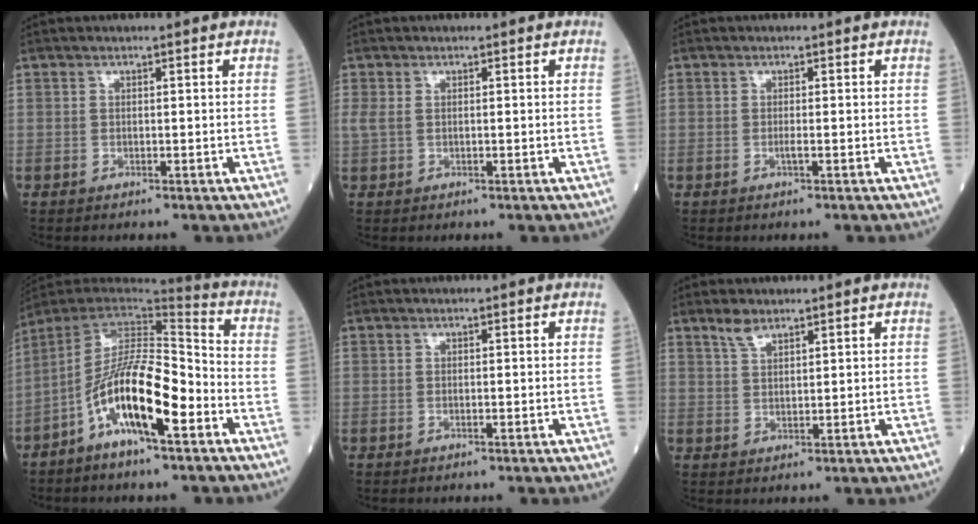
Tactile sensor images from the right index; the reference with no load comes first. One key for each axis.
{"total": 1.6, "fx": 0.3, "fy": 0.9, "fz": 1.3, "tx": -0.044, "ty": 0.007, "tz": 0.011}
{"total": 0.7, "fx": -0.2, "fy": -0.1, "fz": 0.6, "tx": -0.013, "ty": 0.000, "tz": -0.005}
{"total": 14.9, "fx": -6.2, "fy": 2.9, "fz": 13.2, "tx": -0.244, "ty": 0.004, "tz": -0.111}
{"total": 0.0}
{"total": 2.6, "fx": 2.2, "fy": 0.8, "fz": 1.3, "tx": -0.030, "ty": 0.004, "tz": 0.046}